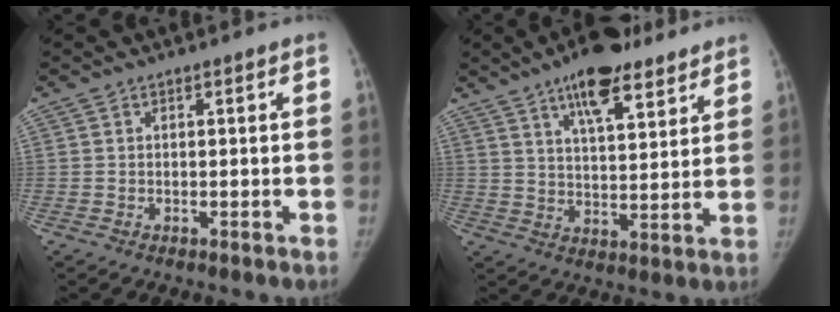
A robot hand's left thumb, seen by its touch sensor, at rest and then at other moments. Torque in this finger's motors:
{"motor_torque": [1.12, -0.39, 1.54, -1.19, 0.34]}